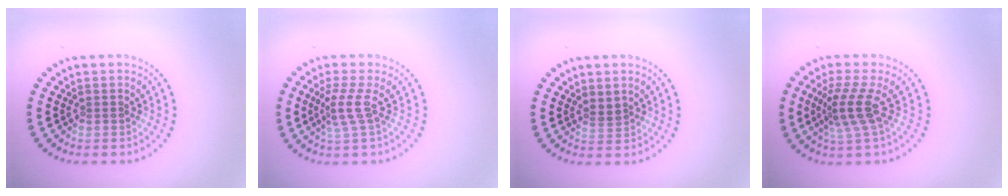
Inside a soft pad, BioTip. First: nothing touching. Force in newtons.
{"total": 2.3, "press": 1.5, "slide": 1.6}
{"total": 1.2, "press": 0.8, "slide": 0.8}
{"total": 3.3, "press": 2.3, "slide": 2.4}